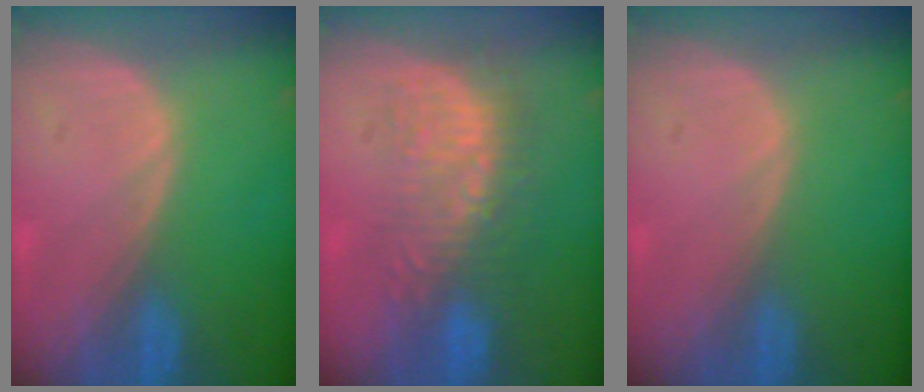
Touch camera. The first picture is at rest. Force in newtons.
{"total": 8.7, "press": 8.3, "slide": 2.5}
{"total": 0.0}